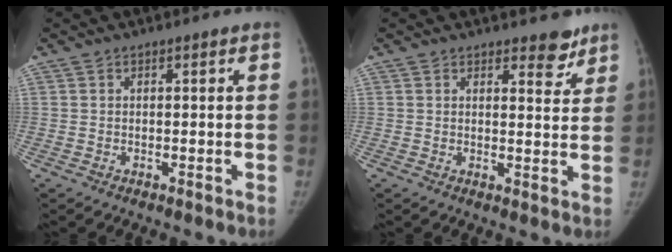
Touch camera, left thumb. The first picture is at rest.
{"total": 4.2, "force": [3.2, 1.9, 1.9], "torque": [0.002, -0.022, 0.041]}